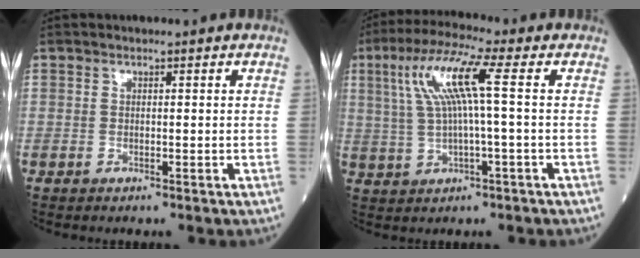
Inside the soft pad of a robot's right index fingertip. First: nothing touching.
{"total": 9.3, "force": [2.0, -0.1, 9.1], "torque": [-0.187, 0.023, 0.041]}